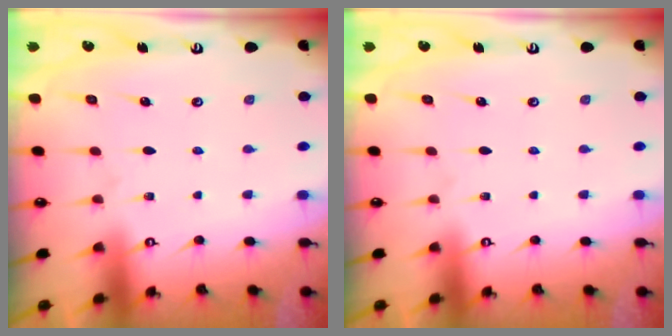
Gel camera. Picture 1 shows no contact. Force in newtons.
{"total": 0.0}